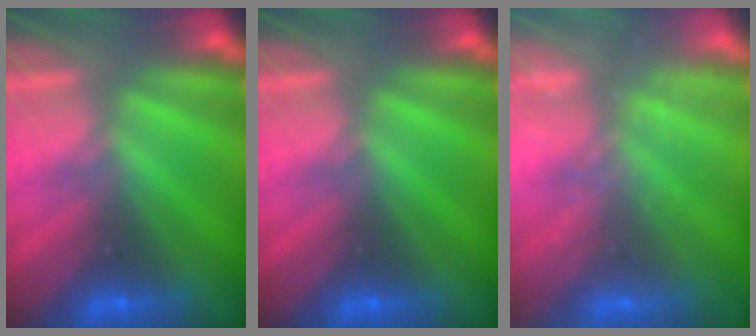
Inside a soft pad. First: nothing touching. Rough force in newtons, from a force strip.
{"total": 0.0}
{"total": 1.7}